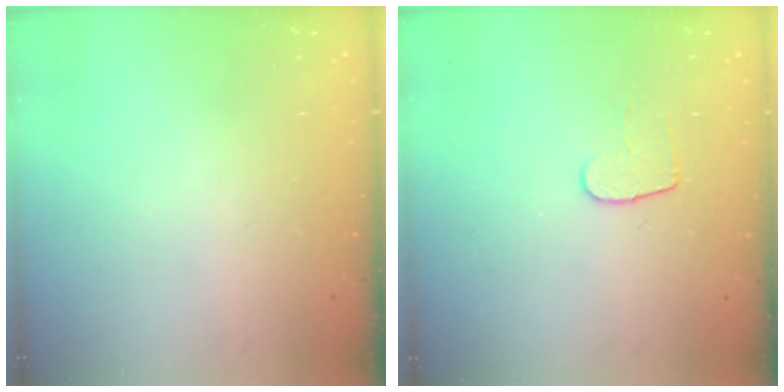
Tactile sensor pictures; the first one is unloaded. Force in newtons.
{"total": 6.3, "press": 6.3, "slide": 0.6}